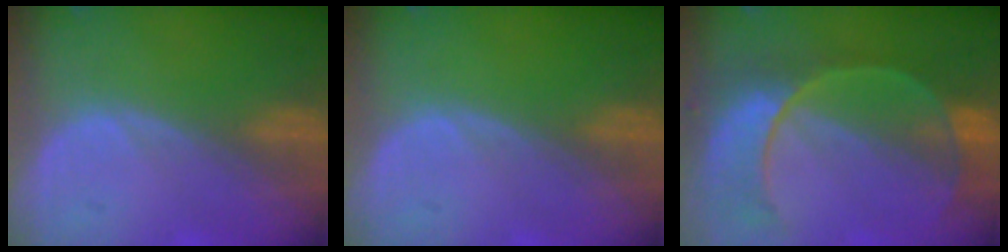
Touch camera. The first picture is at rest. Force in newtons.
{"total": 0.0}
{"total": 9.4, "press": 8.5, "slide": 4.0}